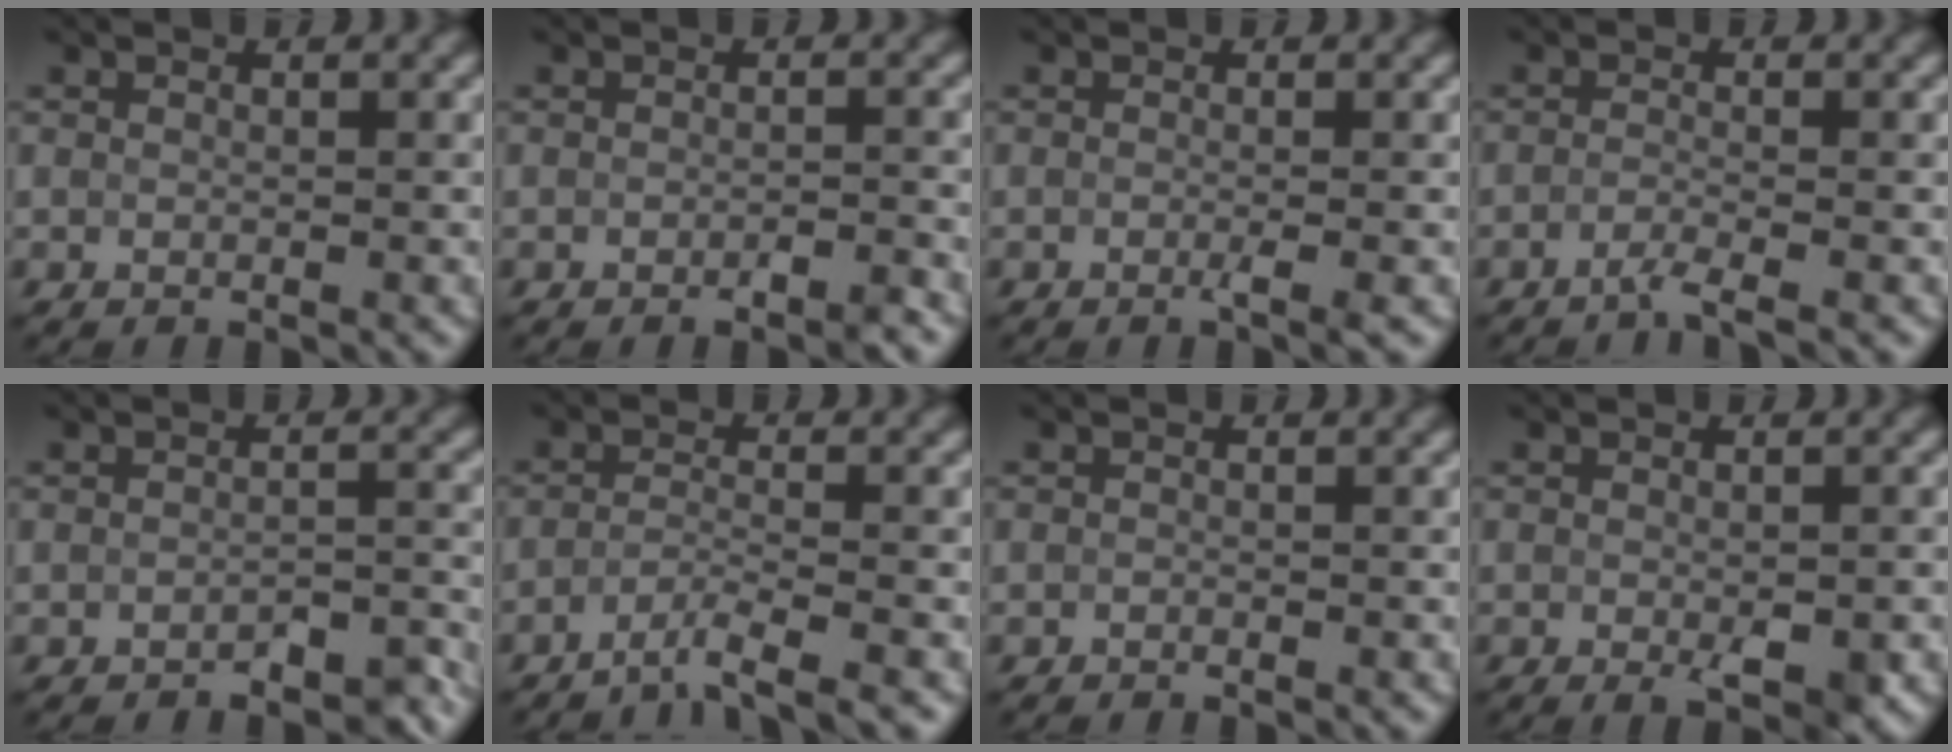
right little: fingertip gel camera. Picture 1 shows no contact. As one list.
[{"total": 1.8, "force": [-1.8, -0.1, 0.5], "torque": [-0.009, -0.002, -0.028]}, {"total": 1.2, "force": [-0.8, 0.1, 0.8], "torque": [-0.011, -0.007, -0.014]}, {"total": 1.9, "force": [-1.8, -0.2, 0.4], "torque": [-0.005, -0.003, -0.044]}, {"total": 3.2, "force": [-3.1, 0.4, 0.4], "torque": [-0.004, 0.004, -0.044]}, {"total": 2.9, "force": [-2.7, -0.1, 1.0], "torque": [-0.018, -0.001, -0.061]}, {"total": 1.0, "force": [-1.0, -0.1, -0.2], "torque": [0.003, -0.008, -0.014]}, {"total": 2.7, "force": [-1.5, 0.5, 2.2], "torque": [-0.044, -0.009, -0.019]}]